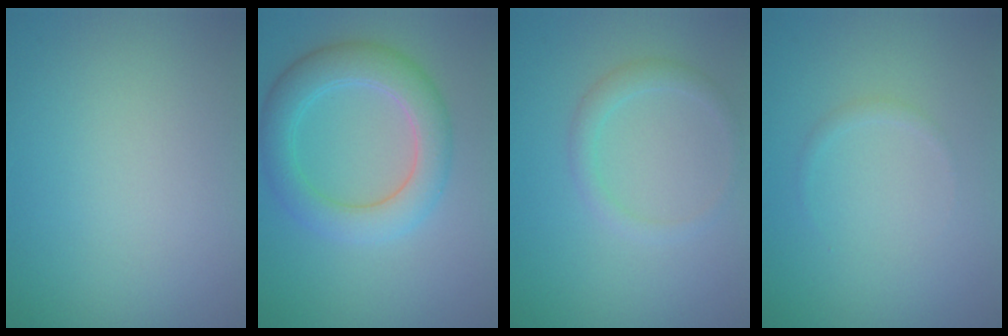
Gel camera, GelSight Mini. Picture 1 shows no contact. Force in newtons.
{"total": 5.1, "press": 5.1, "slide": 0.2}
{"total": 1.7, "press": 1.7, "slide": 0.1}
{"total": 0.6, "press": 0.6, "slide": 0.1}